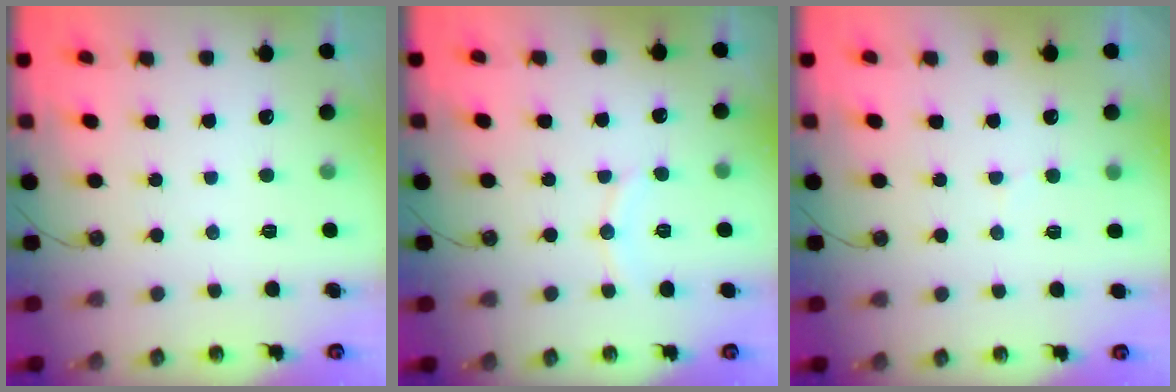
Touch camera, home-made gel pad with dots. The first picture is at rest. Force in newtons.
{"total": 5.7, "press": 5.7, "slide": 0.5}
{"total": 4.9, "press": 4.8, "slide": 1.3}